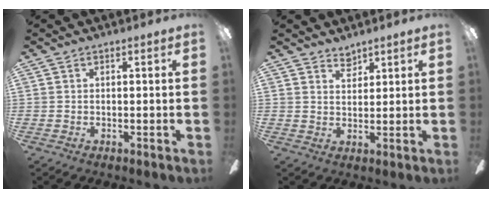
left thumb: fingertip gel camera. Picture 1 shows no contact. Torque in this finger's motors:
{"motor_torque": [0.09, -0.24, -0.44, 0.19, -0.03]}